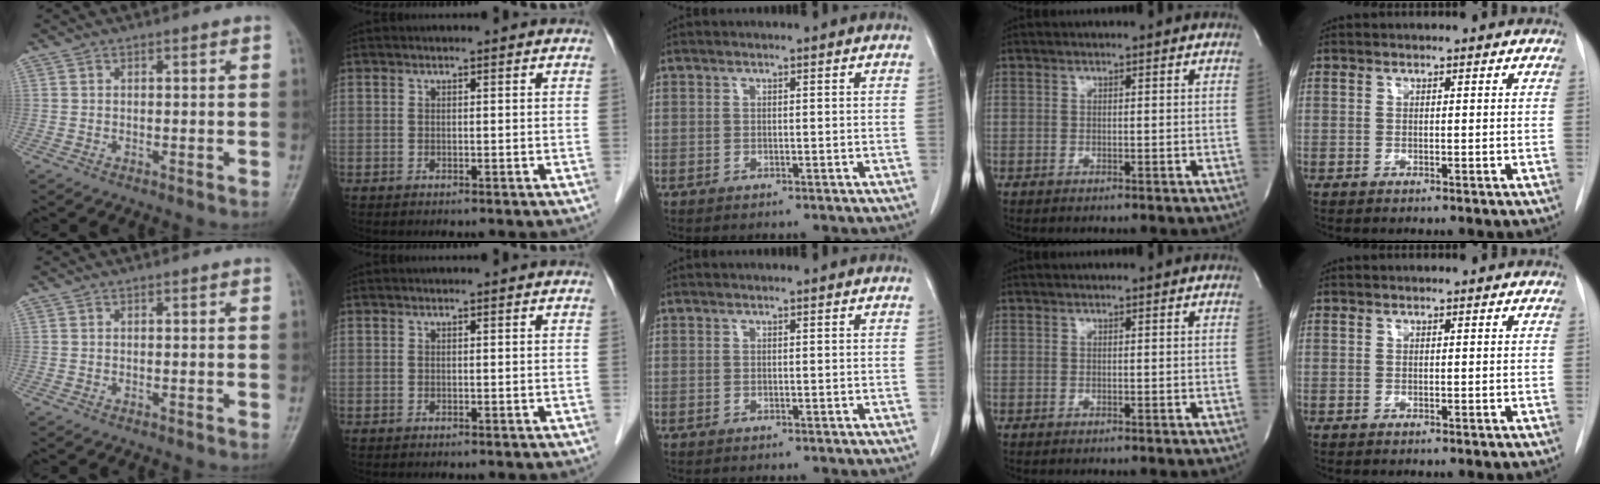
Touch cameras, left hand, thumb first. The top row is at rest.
{}